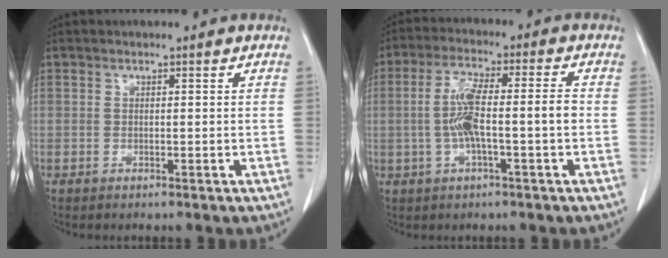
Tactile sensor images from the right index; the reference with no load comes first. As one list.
[{"total": 8.0, "force": [-1.1, 0.9, 7.9], "torque": [-0.158, 0.018, -0.021]}]